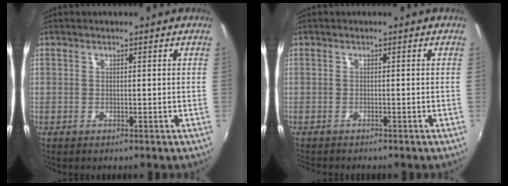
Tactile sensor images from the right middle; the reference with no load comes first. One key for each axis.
{"total": 2.4, "fx": -2.3, "fy": 0.5, "fz": 0.6, "tx": -0.021, "ty": -0.016, "tz": -0.040}